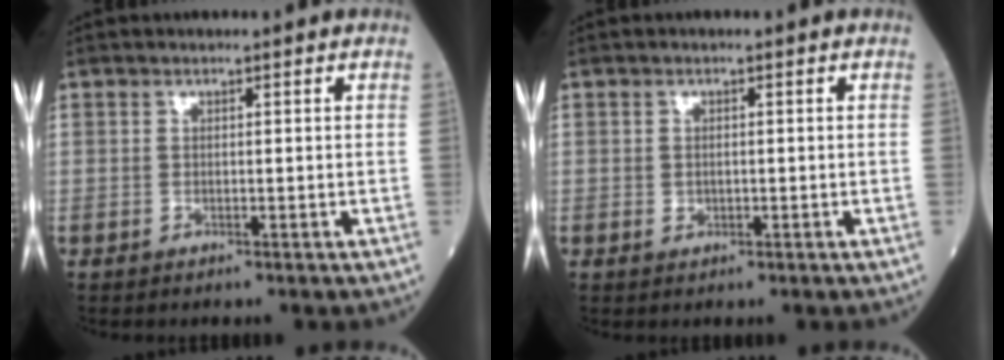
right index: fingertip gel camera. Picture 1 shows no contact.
{"total": 1.1, "force": [-0.2, 0.8, 0.7], "torque": [-0.016, -0.001, -0.001]}